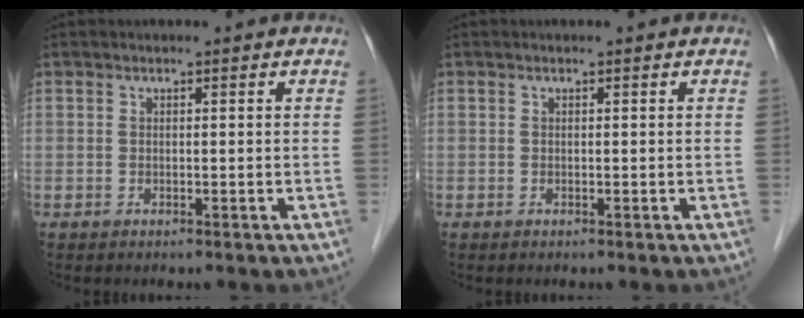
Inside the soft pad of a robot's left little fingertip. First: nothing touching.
{"total": 0.0}